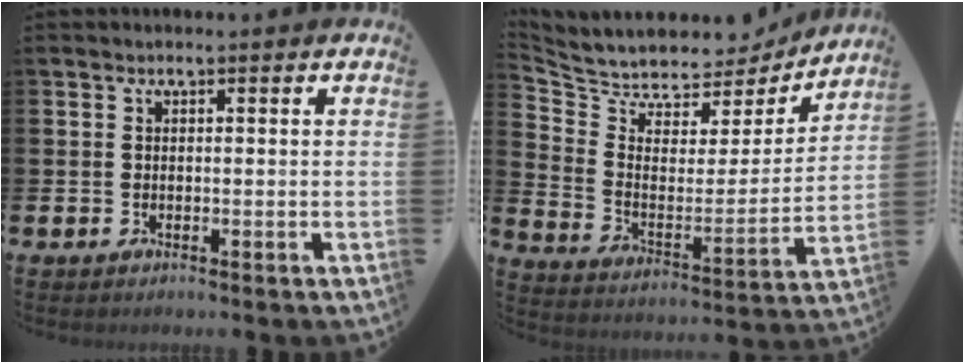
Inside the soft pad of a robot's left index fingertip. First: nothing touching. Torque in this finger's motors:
{"motor_torque": [1.10, -1.04, 0.15, 0.04]}